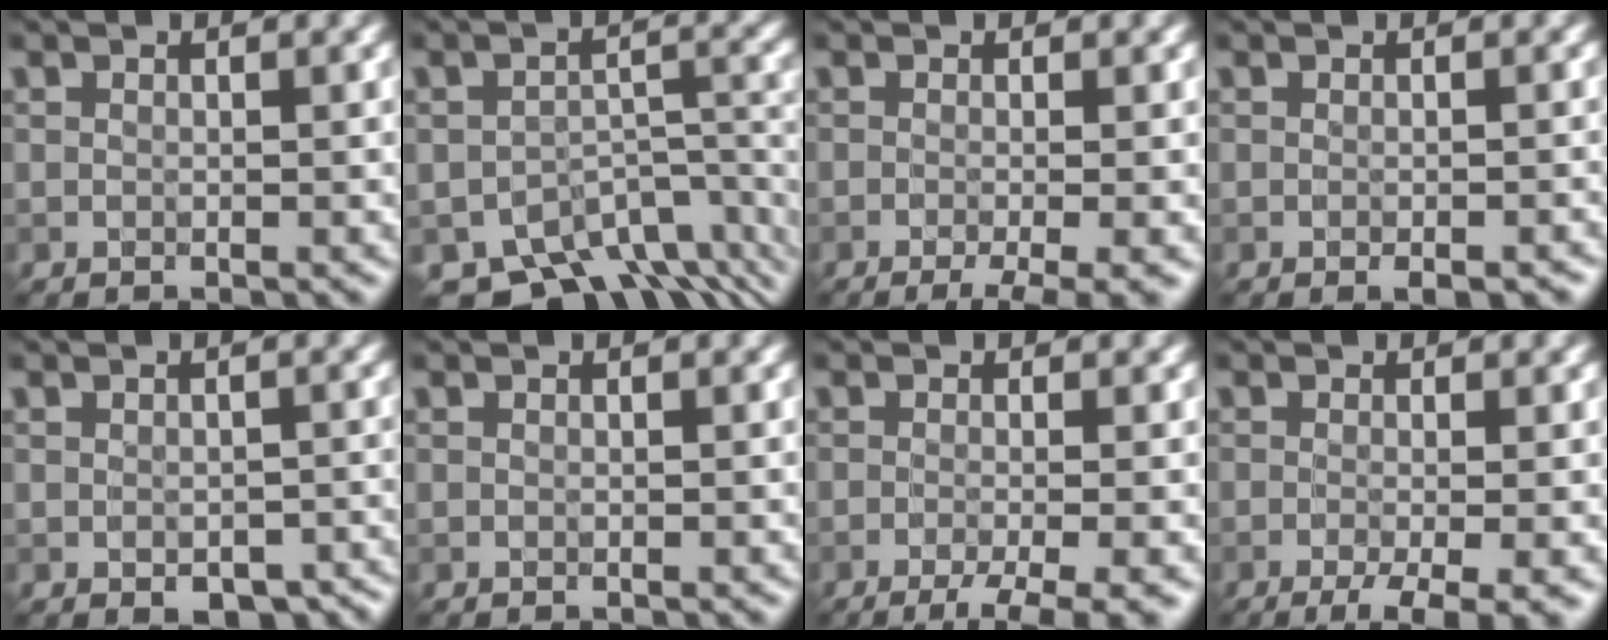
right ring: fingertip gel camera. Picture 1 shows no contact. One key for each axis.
{"total": 9.5, "fx": -7.3, "fy": 4.2, "fz": 4.3, "tx": -0.059, "ty": -0.016, "tz": -0.103}
{"total": 4.1, "fx": -2.2, "fy": 0.8, "fz": 3.4, "tx": -0.048, "ty": -0.002, "tz": -0.034}
{"total": 1.7, "fx": -1.0, "fy": 0.6, "fz": 1.3, "tx": -0.020, "ty": -0.005, "tz": -0.010}
{"total": 3.5, "fx": -1.5, "fy": 2.1, "fz": 2.3, "tx": -0.025, "ty": -0.011, "tz": -0.014}
{"total": 0.0}
{"total": 5.0, "fx": -2.8, "fy": 0.9, "fz": 4.0, "tx": -0.054, "ty": -0.003, "tz": -0.045}
{"total": 4.9, "fx": -2.3, "fy": 1.0, "fz": 4.2, "tx": -0.063, "ty": -0.004, "tz": -0.036}